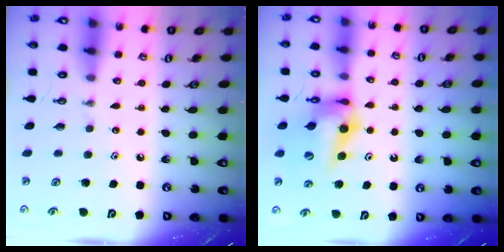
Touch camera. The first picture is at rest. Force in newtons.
{"total": 12.7, "press": 12.6, "slide": 1.1}